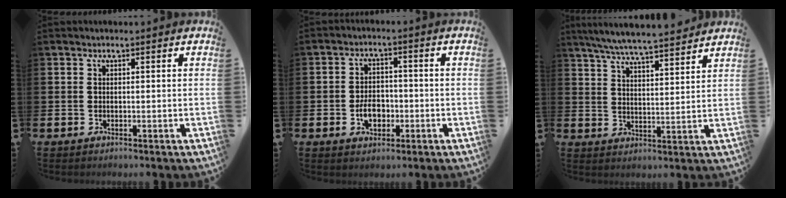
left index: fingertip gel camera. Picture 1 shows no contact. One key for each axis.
{"total": 4.3, "fx": -1.2, "fy": 2.9, "fz": 2.8, "tx": -0.031, "ty": -0.004, "tz": -0.029}
{"total": 6.5, "fx": 6.3, "fy": 0.2, "fz": 1.7, "tx": -0.055, "ty": -0.038, "tz": 0.110}